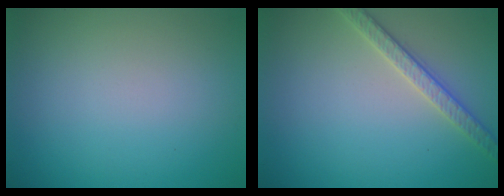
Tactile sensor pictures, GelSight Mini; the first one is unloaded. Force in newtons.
{"total": 2.6, "press": 2.6, "slide": 0.5}